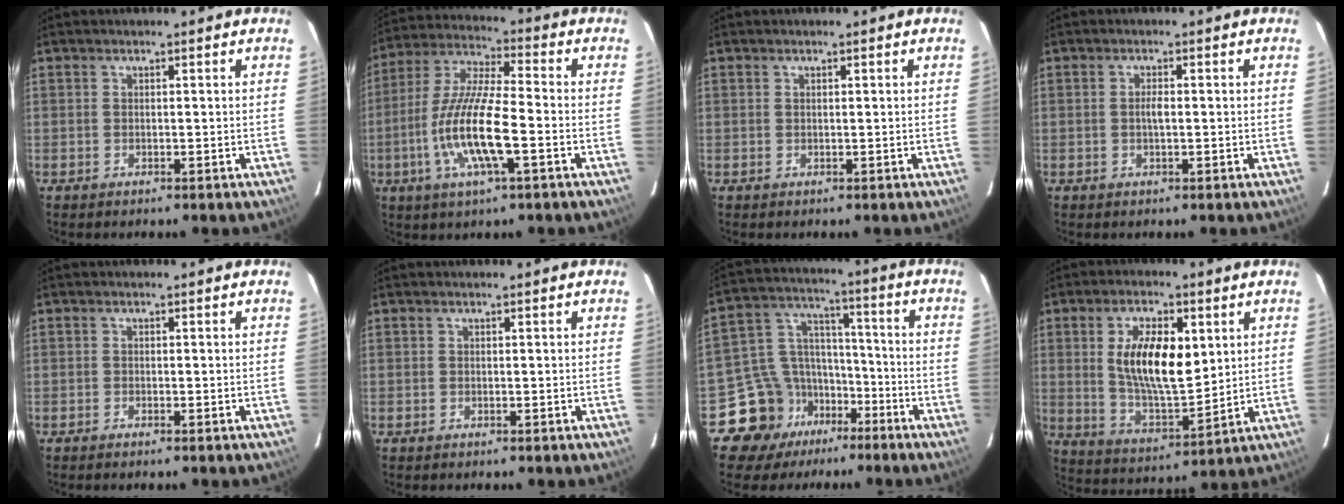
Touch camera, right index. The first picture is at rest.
{"total": 14.6, "force": [-4.3, 2.7, 13.7], "torque": [-0.279, -0.008, -0.085]}
{"total": 0.0}
{"total": 1.6, "force": [-0.1, 0.5, 1.5], "torque": [-0.029, 0.003, -0.004]}
{"total": 0.5, "force": [-0.5, 0.1, 0.2], "torque": [-0.005, 0.000, -0.011]}
{"total": 0.0}
{"total": 12.1, "force": [-8.0, 8.9, 2.1], "torque": [-0.065, 0.063, -0.133]}
{"total": 11.4, "force": [3.1, 5.0, 9.7], "torque": [-0.183, -0.002, 0.069]}